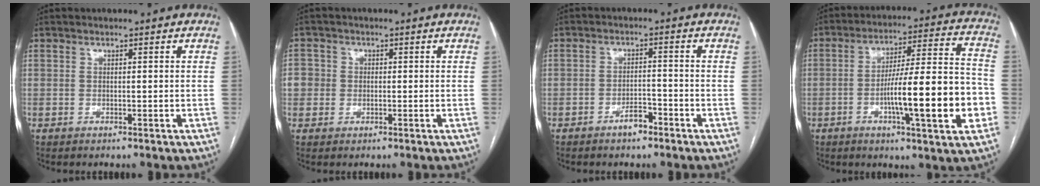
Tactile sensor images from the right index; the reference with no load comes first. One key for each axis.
{"total": 4.1, "fx": -0.1, "fy": 4.0, "fz": 0.9, "tx": -0.013, "ty": 0.014, "tz": -0.002}
{"total": 3.2, "fx": -2.3, "fy": 1.1, "fz": 1.8, "tx": -0.029, "ty": 0.005, "tz": -0.040}
{"total": 17.5, "fx": -4.7, "fy": 1.6, "fz": 16.8, "tx": -0.256, "ty": 0.011, "tz": -0.069}